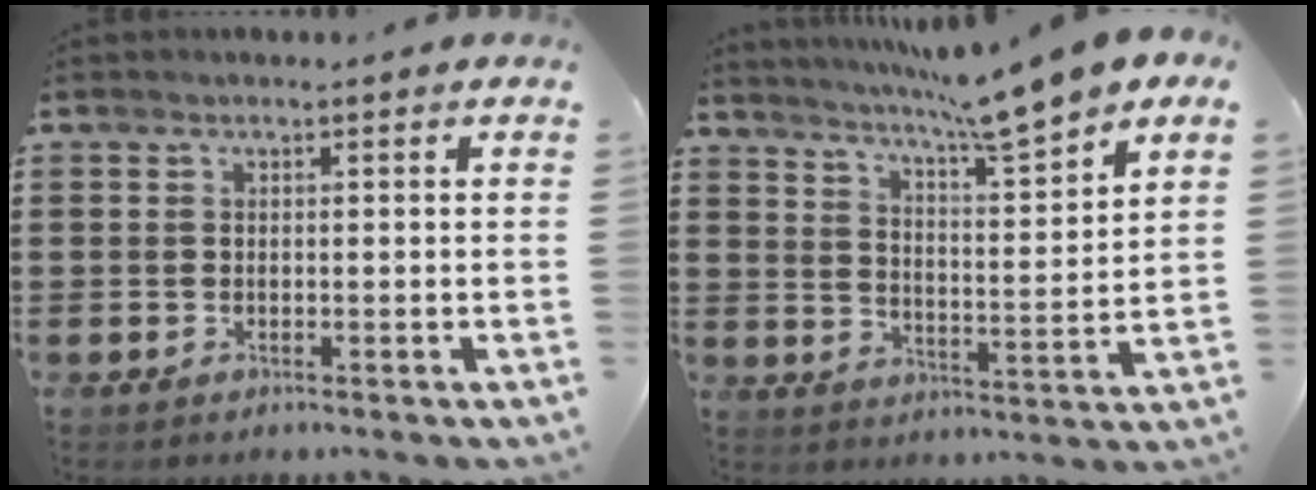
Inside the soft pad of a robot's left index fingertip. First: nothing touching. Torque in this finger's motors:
{"motor_torque": [1.09, -1.05, 0.57, 0.21]}